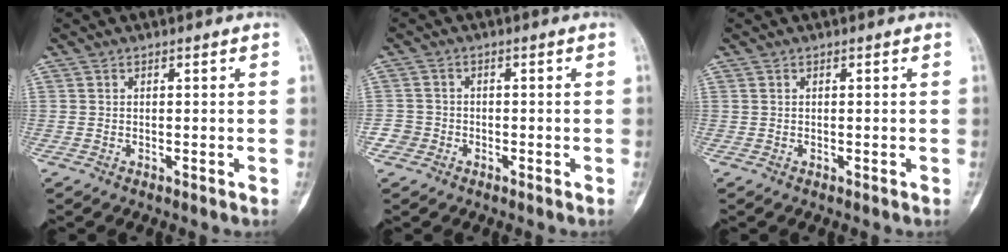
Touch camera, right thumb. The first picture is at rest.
{"total": 2.5, "force": [-1.3, 2.1, 0.1], "torque": [0.007, 0.013, -0.033]}
{"total": 0.0}